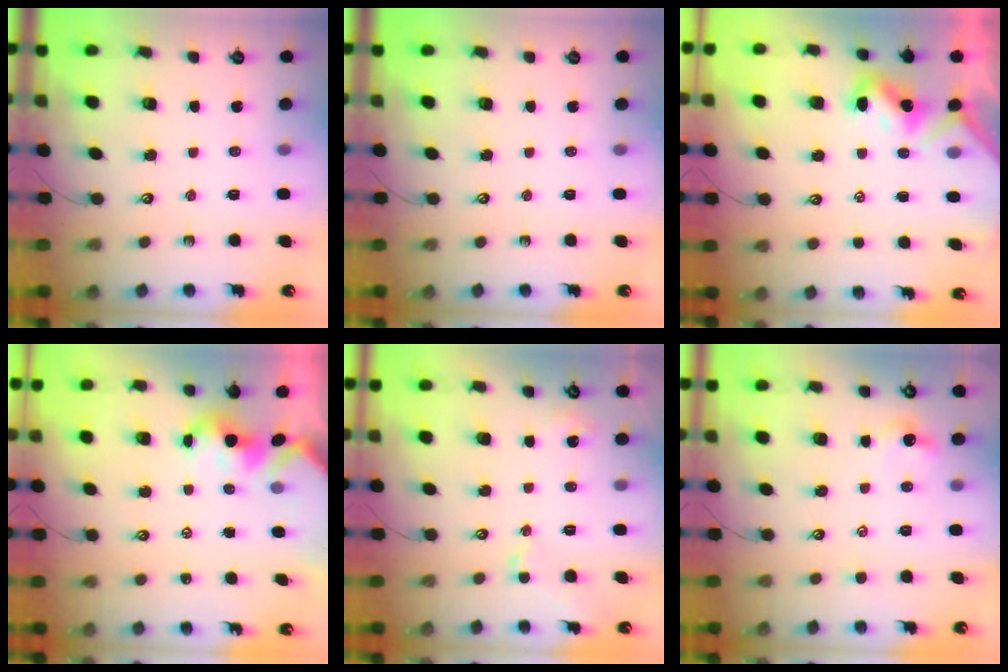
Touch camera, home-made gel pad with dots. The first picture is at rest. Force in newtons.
{"total": 0.0}
{"total": 1.7, "press": 1.7, "slide": 0.2}
{"total": 1.8, "press": 1.8, "slide": 0.1}
{"total": 2.7, "press": 2.6, "slide": 0.6}
{"total": 1.5, "press": 1.4, "slide": 0.6}